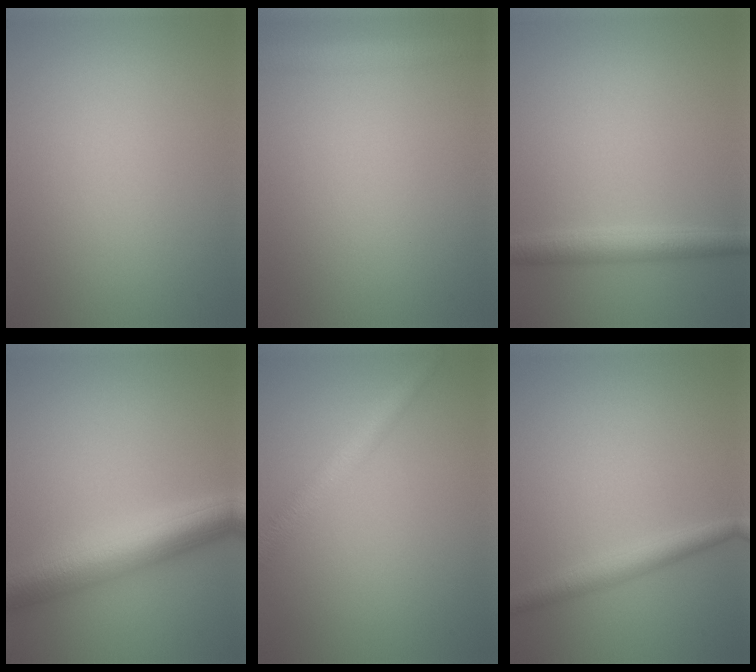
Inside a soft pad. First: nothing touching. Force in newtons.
{"total": 2.7, "press": 2.7, "slide": 0.2}
{"total": 2.8, "press": 2.8, "slide": 0.1}
{"total": 7.6, "press": 7.6, "slide": 0.2}
{"total": 2.9, "press": 2.9, "slide": 0.1}
{"total": 2.5, "press": 2.5, "slide": 0.1}